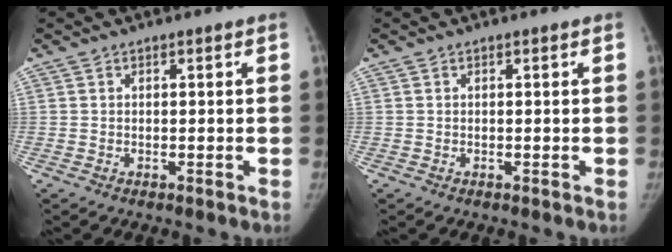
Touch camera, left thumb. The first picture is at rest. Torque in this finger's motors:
{"motor_torque": [0.00, 0.00, -0.05, -0.23, 0.01]}